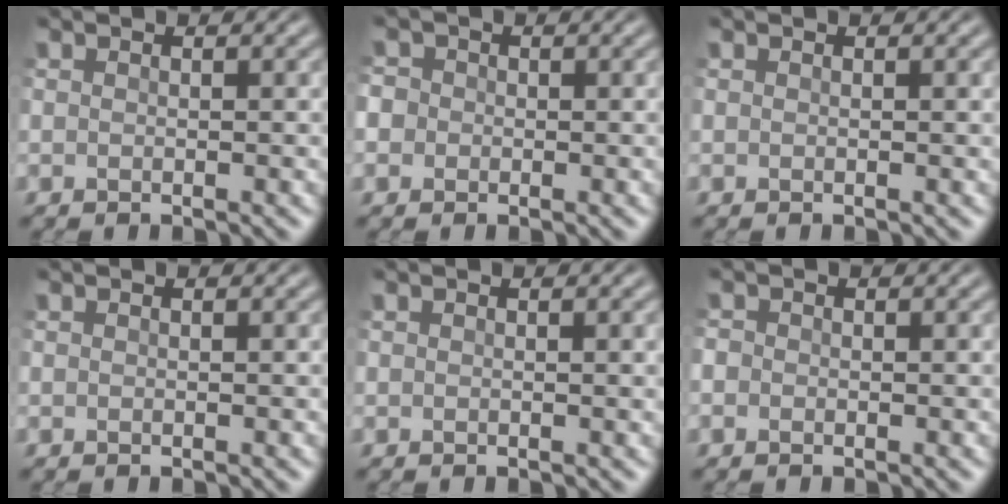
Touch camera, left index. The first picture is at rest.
{"total": 3.2, "force": [0.7, 2.9, 1.2], "torque": [-0.004, 0.025, -0.017]}
{"total": 0.6, "force": [0.5, 0.1, 0.3], "torque": [-0.005, 0.004, 0.010]}
{"total": 0.0}
{"total": 0.8, "force": [0.6, 0.2, 0.6], "torque": [-0.009, 0.002, 0.012]}
{"total": 0.7, "force": [-0.1, 0.7, 0.1], "torque": [0.002, -0.003, -0.003]}